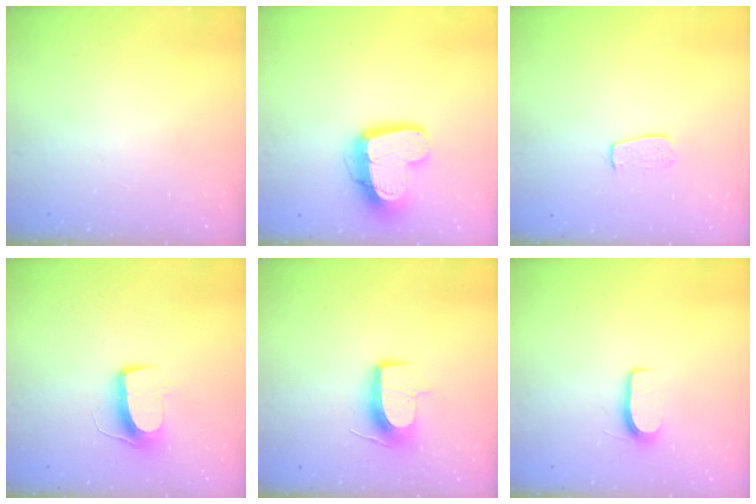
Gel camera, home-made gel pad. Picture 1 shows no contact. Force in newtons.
{"total": 15.0, "press": 14.9, "slide": 1.3}
{"total": 6.6, "press": 6.6, "slide": 0.2}
{"total": 10.4, "press": 10.4, "slide": 0.4}
{"total": 10.9, "press": 10.9, "slide": 0.2}
{"total": 6.1, "press": 6.0, "slide": 0.7}